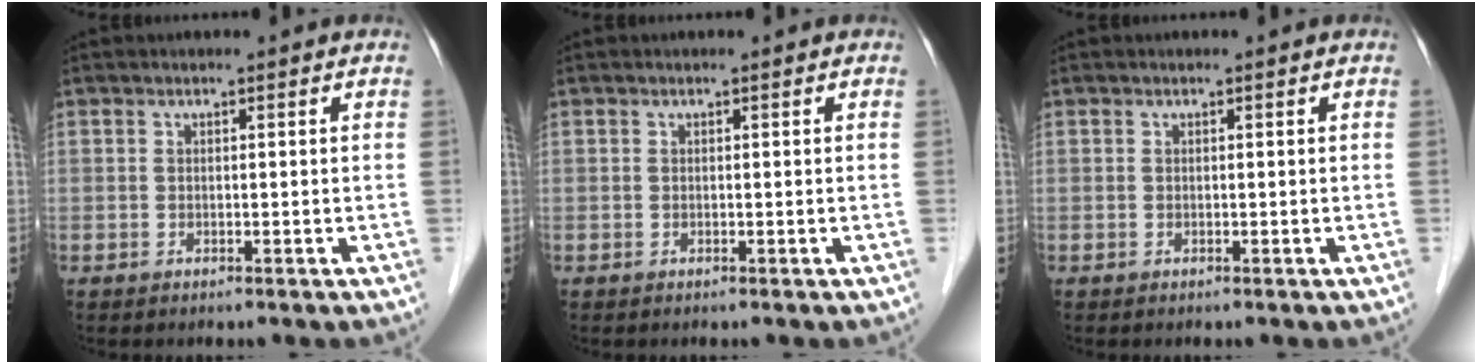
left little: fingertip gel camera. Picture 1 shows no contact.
{"total": 0.0}
{"total": 0.0}